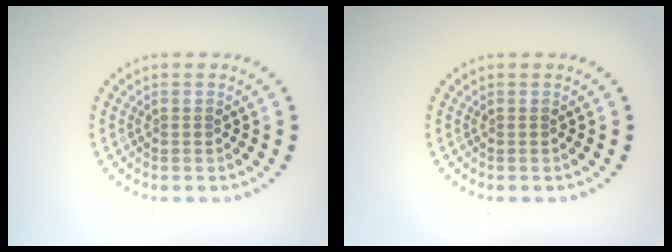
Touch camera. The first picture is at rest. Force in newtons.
{"total": 0.0}